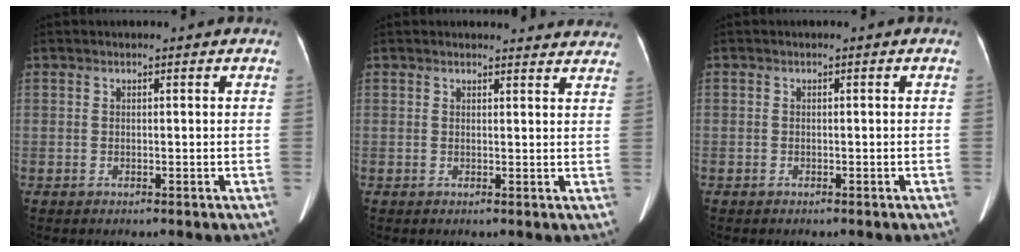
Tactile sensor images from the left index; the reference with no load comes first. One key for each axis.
{"total": 11.7, "fx": 11.3, "fy": 2.5, "fz": 1.5, "tx": 0.021, "ty": -0.007, "tz": 0.097}
{"total": 0.6, "fx": -0.3, "fy": 0.5, "fz": -0.1, "tx": 0.007, "ty": 0.008, "tz": -0.008}